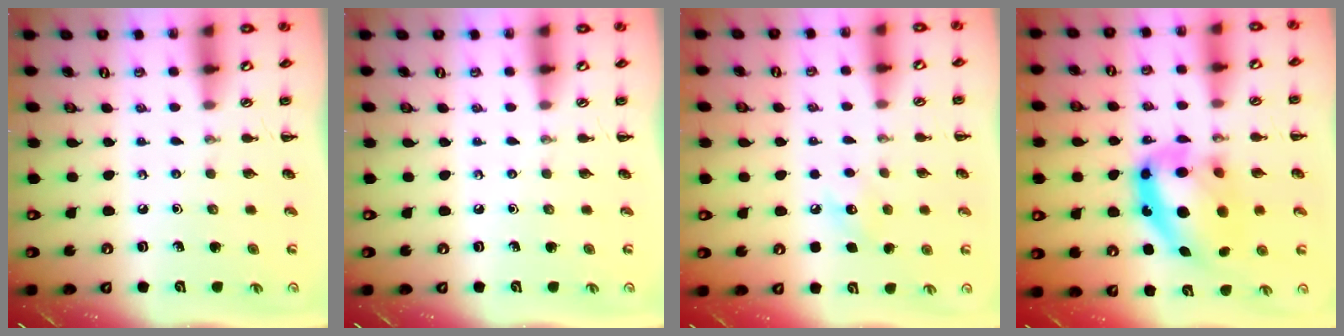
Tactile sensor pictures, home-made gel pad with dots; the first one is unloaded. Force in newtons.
{"total": 0.0}
{"total": 6.9, "press": 6.7, "slide": 1.7}
{"total": 16.5, "press": 16.0, "slide": 4.0}